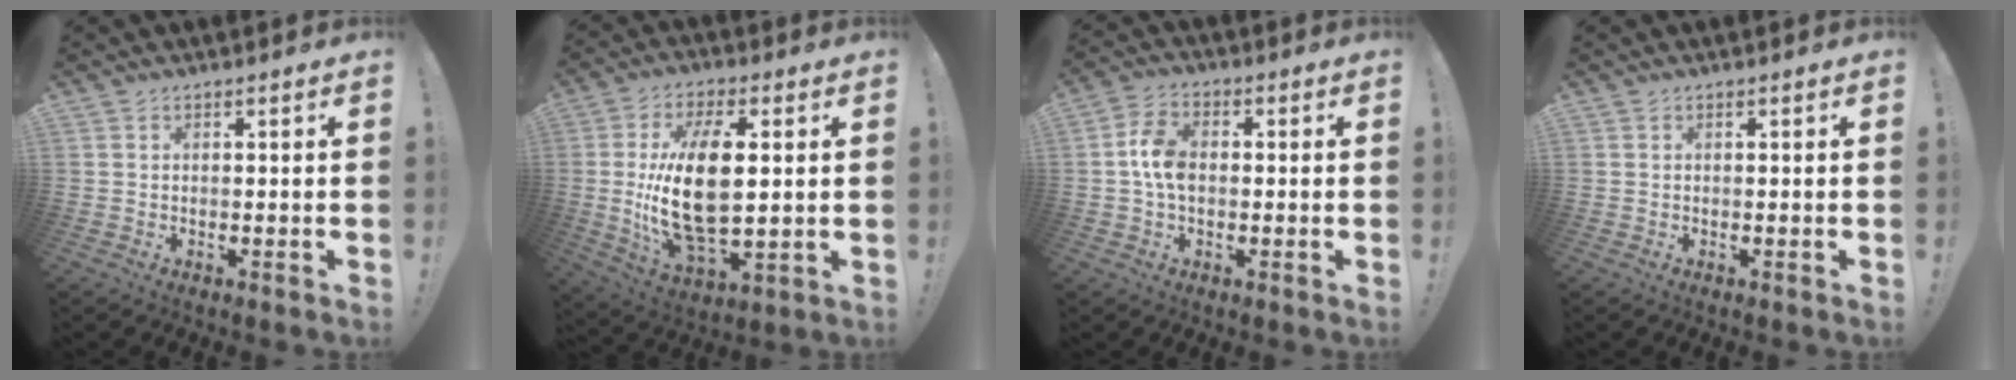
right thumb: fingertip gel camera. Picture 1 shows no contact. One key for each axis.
{"total": 20.0, "fx": 1.8, "fy": 9.7, "fz": 17.4, "tx": -0.335, "ty": -0.016, "tz": 0.027}
{"total": 8.0, "fx": -0.2, "fy": 5.3, "fz": 6.0, "tx": -0.101, "ty": 0.013, "tz": -0.003}
{"total": 0.0}